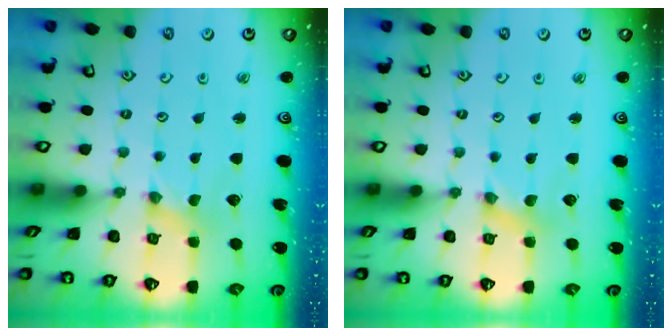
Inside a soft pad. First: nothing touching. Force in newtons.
{"total": 1.2, "press": 1.1, "slide": 0.3}